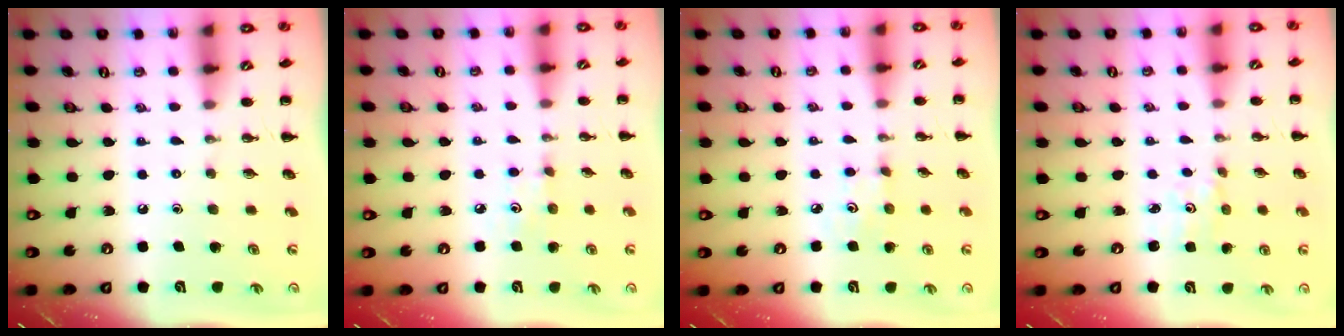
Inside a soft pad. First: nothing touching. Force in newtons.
{"total": 4.4, "press": 4.1, "slide": 1.4}
{"total": 3.7, "press": 3.6, "slide": 1.1}
{"total": 1.5, "press": 1.4, "slide": 0.5}